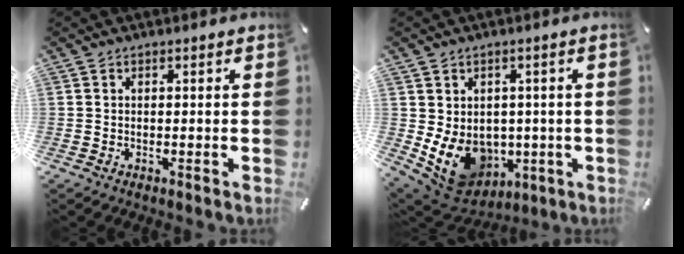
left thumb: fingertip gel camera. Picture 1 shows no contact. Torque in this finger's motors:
{"motor_torque": [0.53, 0.69, 1.29, 0.16, 0.24]}